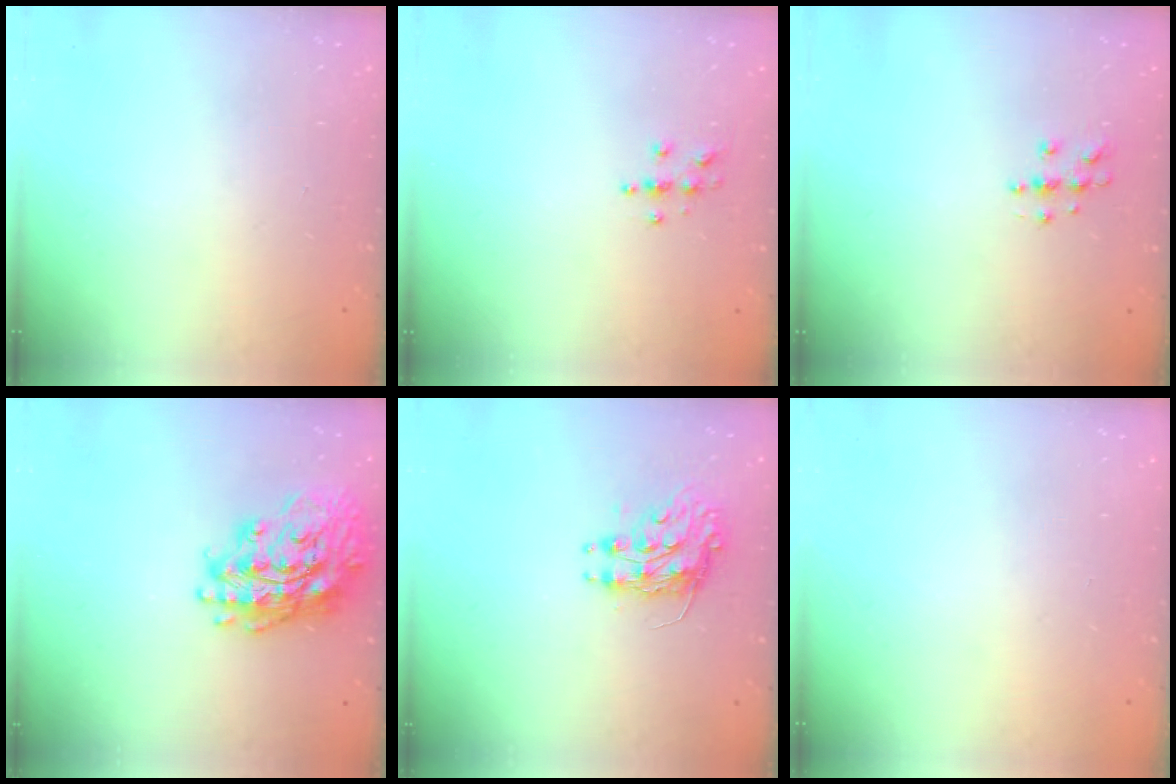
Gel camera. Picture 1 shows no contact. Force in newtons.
{"total": 3.7, "press": 3.7, "slide": 0.4}
{"total": 5.4, "press": 5.4, "slide": 0.6}
{"total": 19.4, "press": 19.2, "slide": 3.0}
{"total": 8.7, "press": 8.7, "slide": 0.5}
{"total": 0.0}